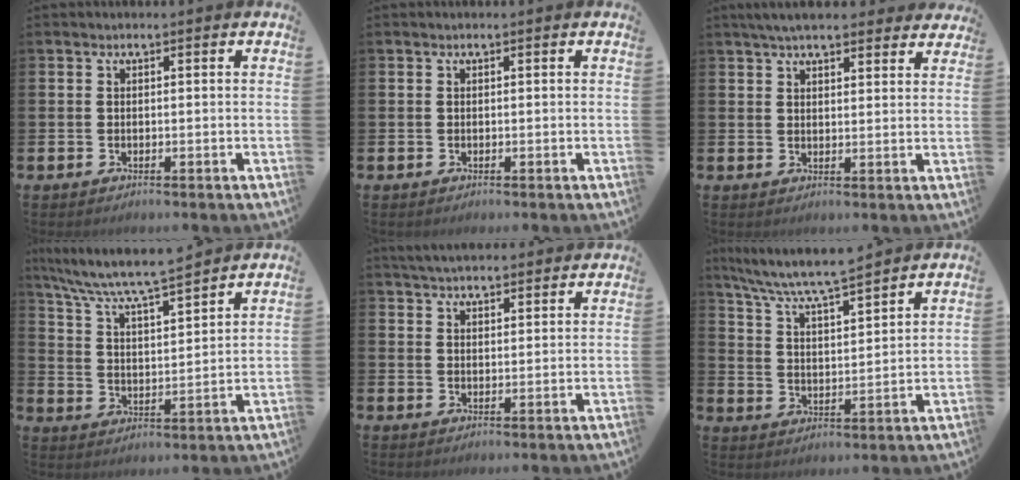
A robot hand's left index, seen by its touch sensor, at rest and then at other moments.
{"total": 0.0}
{"total": 5.1, "force": [4.7, 1.2, 1.8], "torque": [-0.042, -0.011, 0.086]}
{"total": 7.5, "force": [7.1, 0.3, 2.4], "torque": [-0.074, -0.054, 0.119]}
{"total": 4.1, "force": [4.1, 0.3, 0.4], "torque": [-0.022, -0.017, 0.077]}
{"total": 7.2, "force": [6.9, 0.3, 2.1], "torque": [-0.066, -0.047, 0.118]}